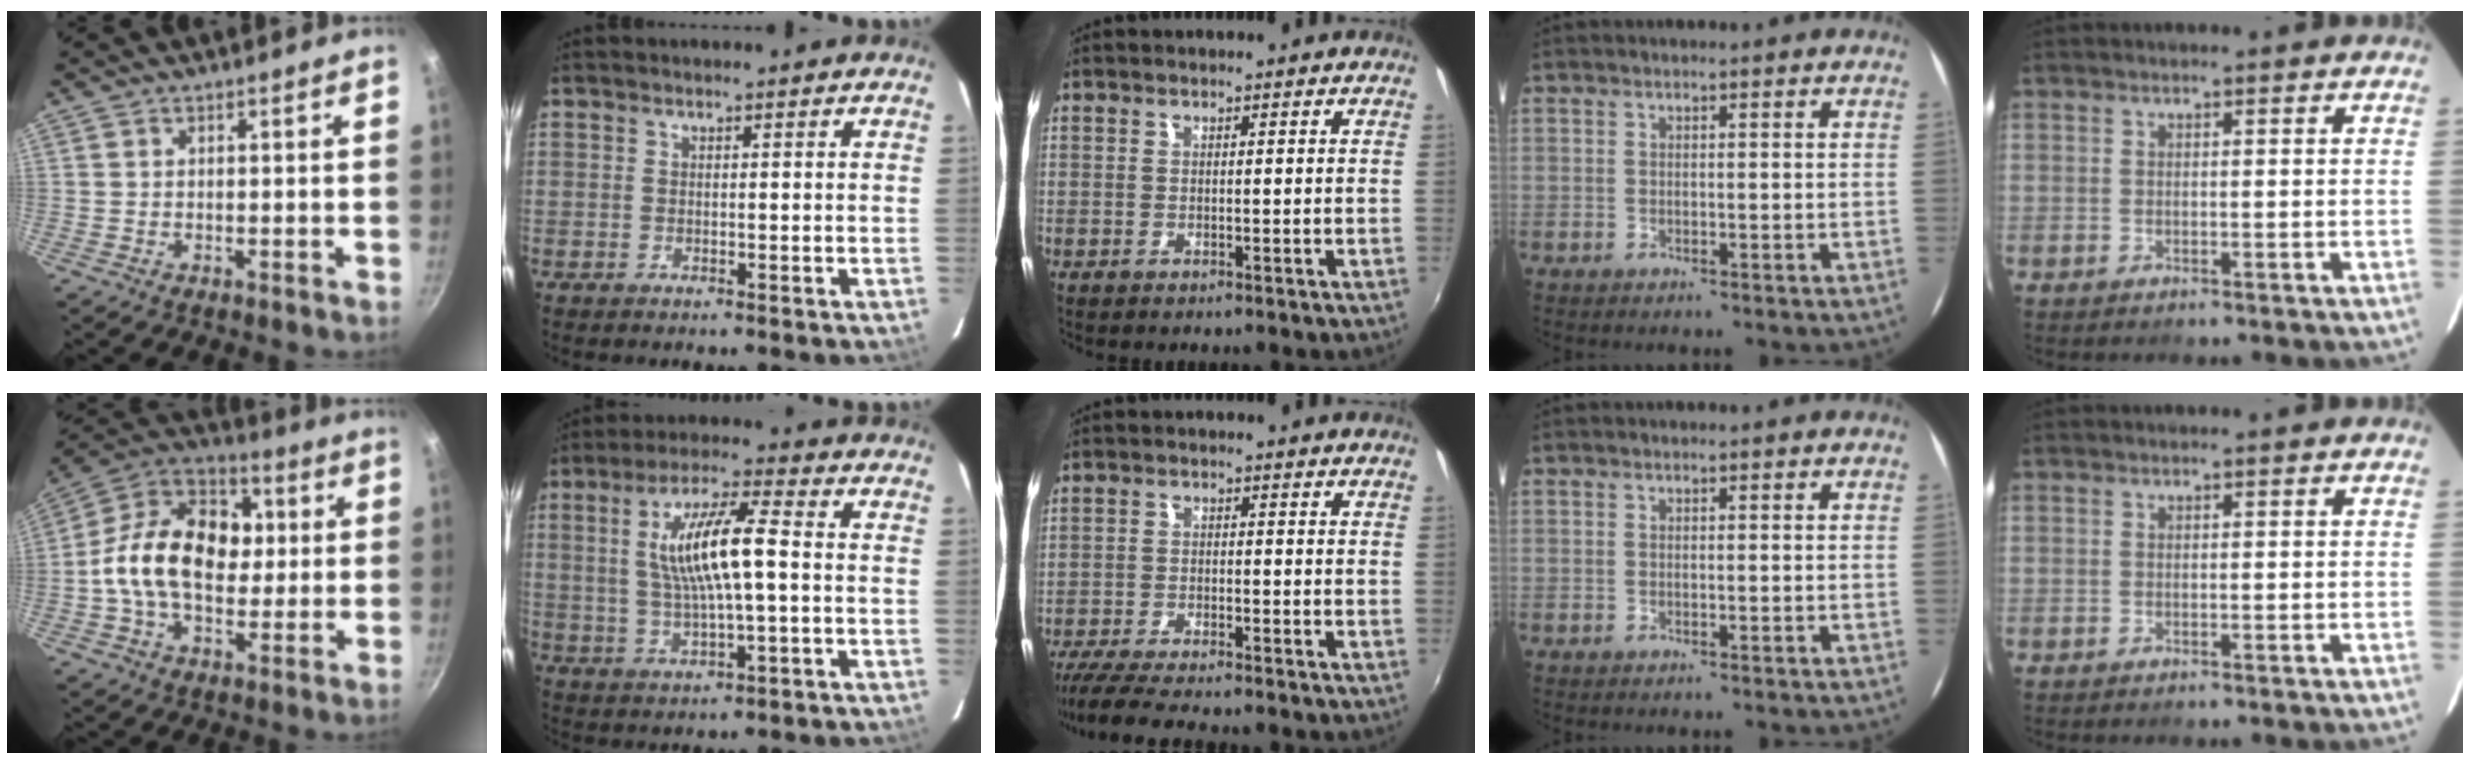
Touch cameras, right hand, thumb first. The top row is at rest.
{"thumb": {"total": 19.8, "force": [0.4, 13.6, 14.4], "torque": [-0.207, 0.032, -0.016]}, "index": {"total": 11.9, "force": [0.6, 2.2, 11.7], "torque": [-0.217, 0.007, 0.017]}, "middle": {"total": 10.4, "force": [-9.2, 0.9, 4.8], "torque": [-0.116, -0.029, -0.151]}}